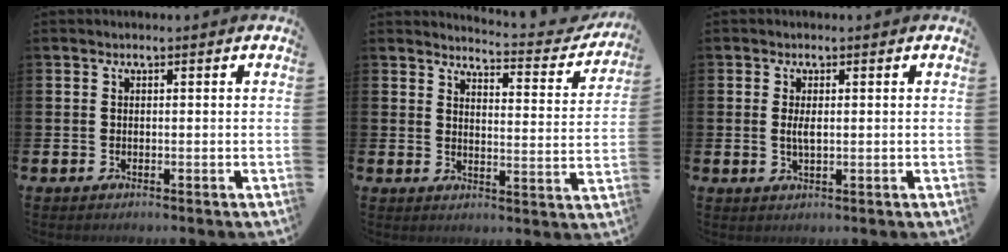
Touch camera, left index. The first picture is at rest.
{"total": 3.9, "force": [3.9, 0.3, 0.6], "torque": [-0.015, -0.039, 0.059]}
{"total": 2.0, "force": [0.2, 0.7, 1.8], "torque": [-0.033, 0.000, 0.002]}